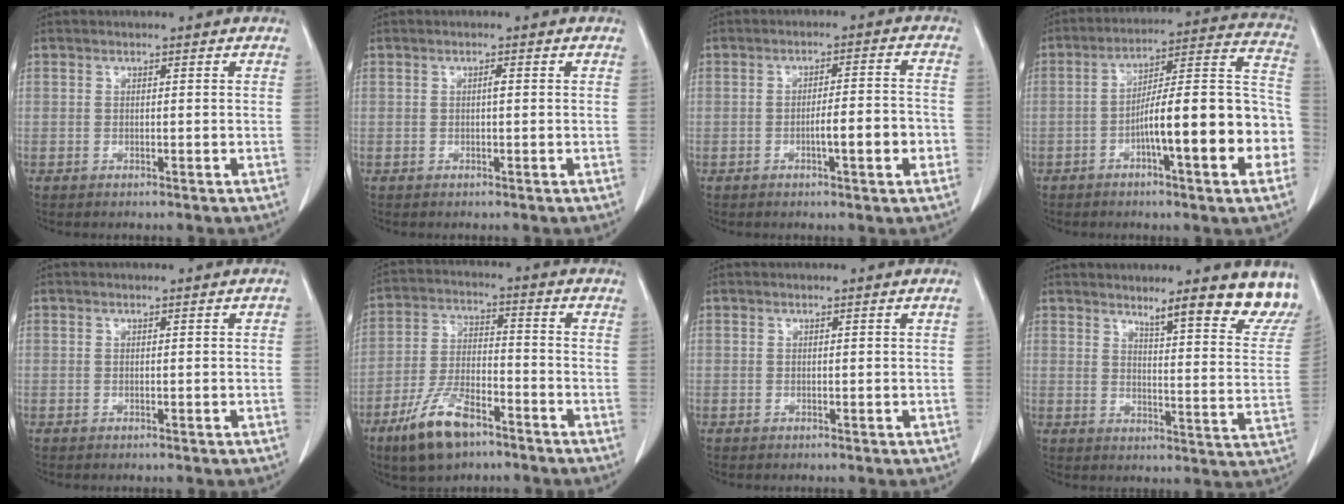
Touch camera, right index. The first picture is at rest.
{"total": 0.7, "force": [0.0, 0.1, 0.7], "torque": [-0.013, 0.001, 0.000]}
{"total": 6.0, "force": [-2.0, 0.7, 5.6], "torque": [-0.085, 0.009, -0.026]}
{"total": 18.3, "force": [-5.4, 2.5, 17.3], "torque": [-0.209, 0.034, -0.075]}
{"total": 0.0}
{"total": 10.6, "force": [-7.0, 3.9, 6.9], "torque": [-0.147, -0.008, -0.131]}
{"total": 0.0}
{"total": 12.5, "force": [11.1, 0.5, 5.6], "torque": [-0.049, -0.048, 0.123]}